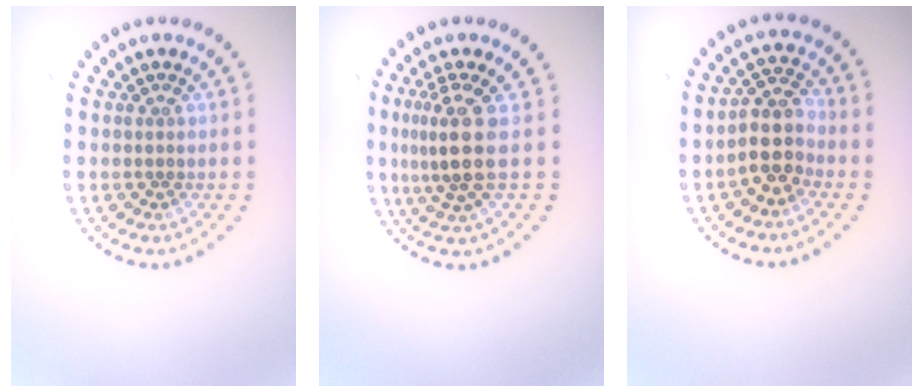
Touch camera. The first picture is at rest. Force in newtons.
{"total": 3.7, "press": 2.7, "slide": 2.5}
{"total": 3.4, "press": 3.0, "slide": 1.7}